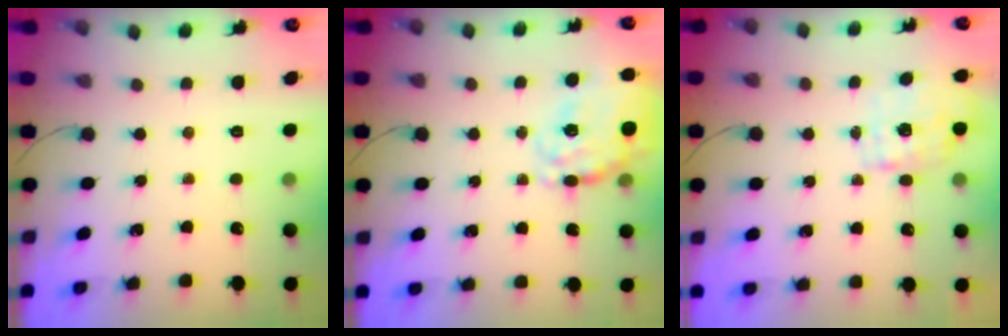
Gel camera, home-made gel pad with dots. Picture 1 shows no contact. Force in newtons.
{"total": 25.8, "press": 25.5, "slide": 4.3}
{"total": 2.2, "press": 2.1, "slide": 0.4}